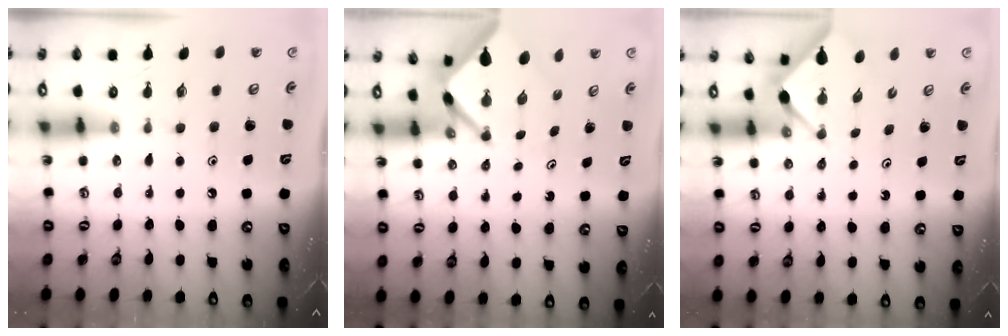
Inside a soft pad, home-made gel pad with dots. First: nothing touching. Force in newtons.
{"total": 3.8, "press": 3.8, "slide": 0.2}
{"total": 3.0, "press": 2.9, "slide": 0.3}